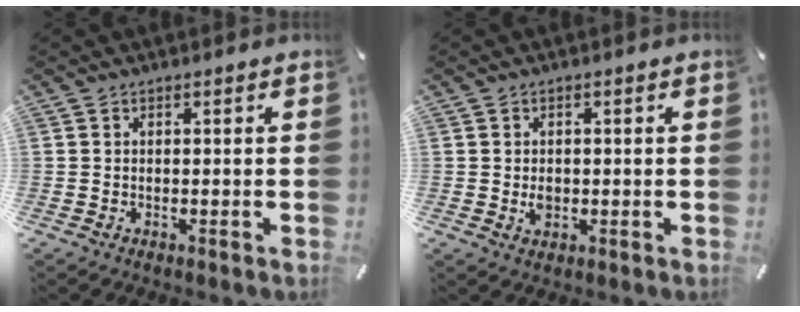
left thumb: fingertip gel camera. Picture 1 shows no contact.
{"total": 2.3, "force": [-0.1, 2.0, 1.3], "torque": [-0.017, 0.000, -0.004]}